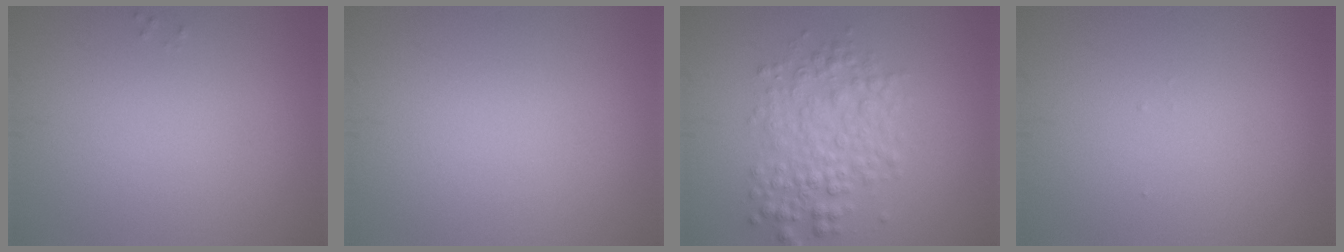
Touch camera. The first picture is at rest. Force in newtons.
{"total": 0.0}
{"total": 4.2, "press": 4.2, "slide": 0.1}
{"total": 0.0}